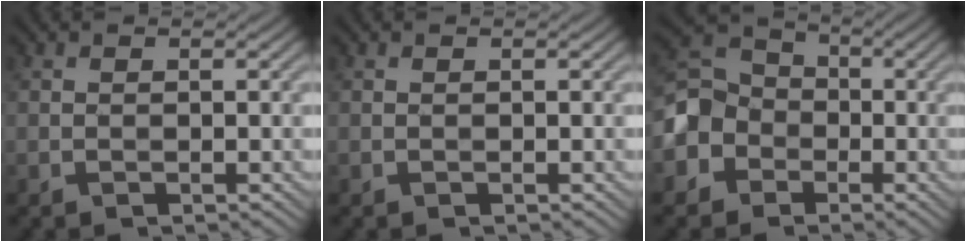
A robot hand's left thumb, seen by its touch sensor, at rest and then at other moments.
{"total": 0.0}
{"total": 6.6, "force": [-2.3, 5.8, 2.1], "torque": [-0.061, 0.006, -0.068]}